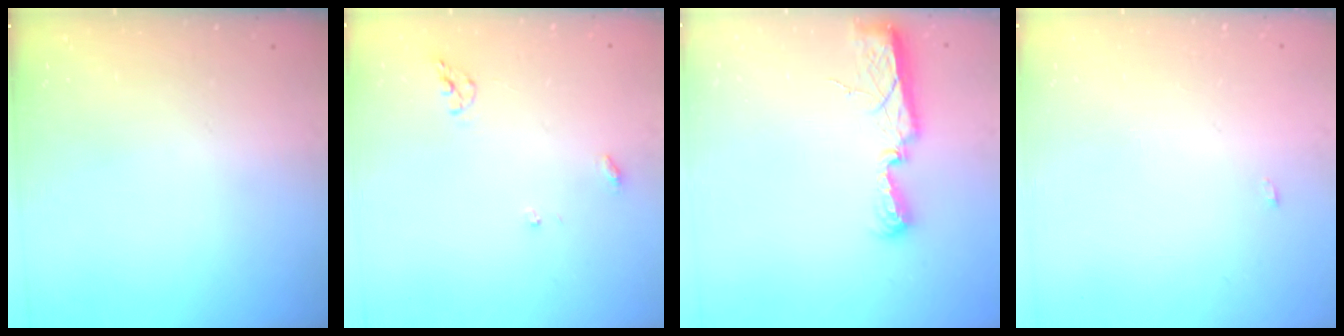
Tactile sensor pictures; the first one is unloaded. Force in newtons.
{"total": 5.9, "press": 5.9, "slide": 0.6}
{"total": 10.7, "press": 9.0, "slide": 5.8}
{"total": 6.7, "press": 2.2, "slide": 6.3}